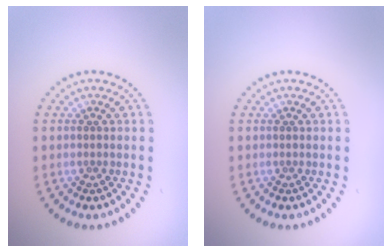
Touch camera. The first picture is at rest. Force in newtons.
{"total": 0.0}